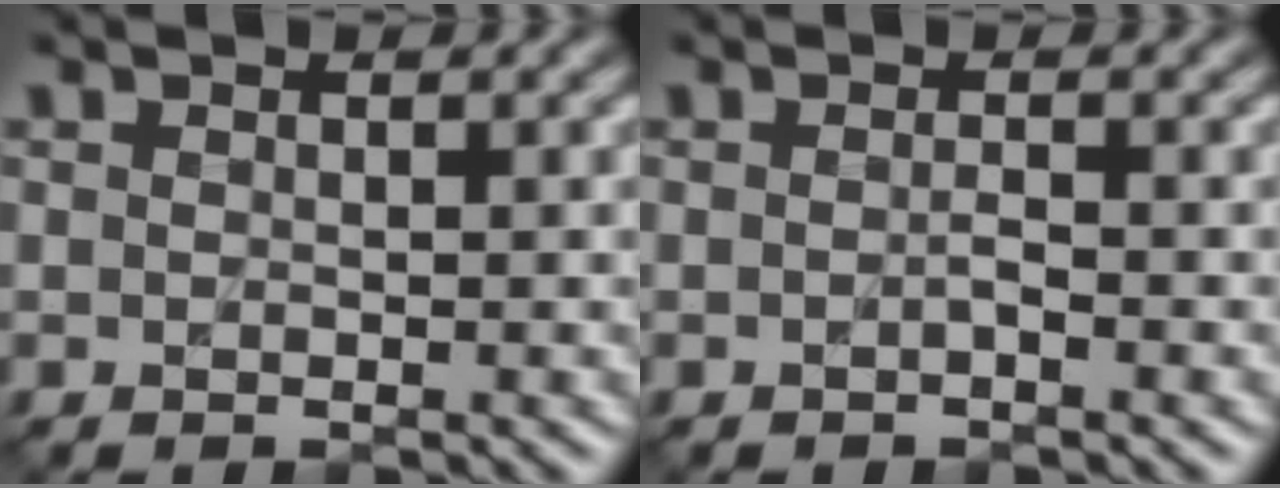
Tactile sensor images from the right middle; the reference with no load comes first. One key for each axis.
{"total": 0.6, "fx": -0.3, "fy": 0.1, "fz": 0.5, "tx": -0.012, "ty": 0.001, "tz": -0.006}